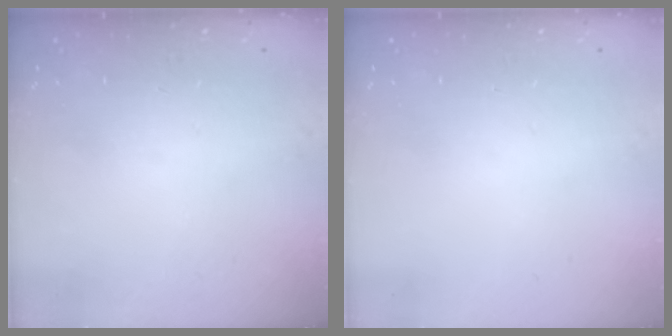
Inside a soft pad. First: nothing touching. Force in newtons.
{"total": 0.0}